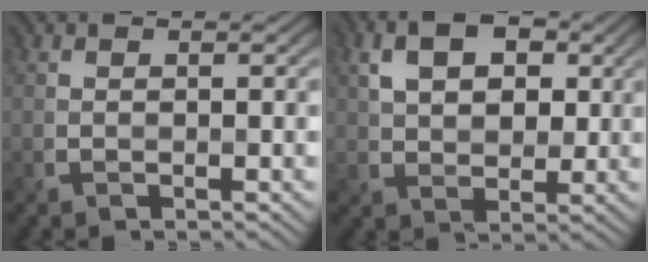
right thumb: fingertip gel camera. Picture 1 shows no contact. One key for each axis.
{"total": 6.9, "fx": 2.2, "fy": 4.5, "fz": 4.6, "tx": -0.089, "ty": 0.008, "tz": 0.030}